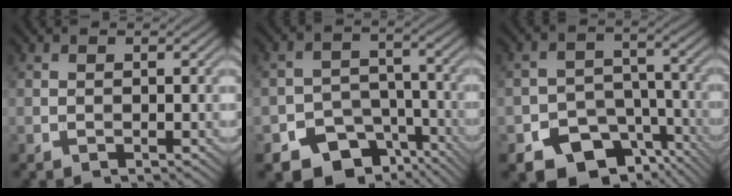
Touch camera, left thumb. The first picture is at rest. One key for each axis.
{"total": 10.7, "fx": -7.1, "fy": 7.1, "fz": 3.7, "tx": -0.055, "ty": -0.016, "tz": -0.105}
{"total": 12.4, "fx": -8.0, "fy": 8.2, "fz": 4.6, "tx": -0.072, "ty": -0.020, "tz": -0.115}